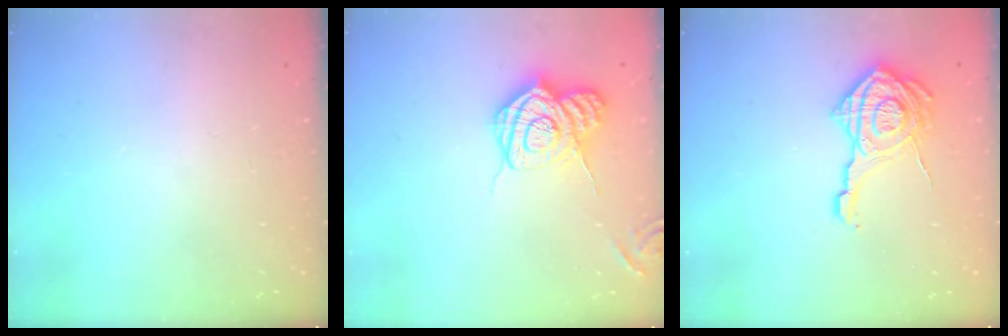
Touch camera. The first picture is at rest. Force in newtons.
{"total": 14.1, "press": 14.0, "slide": 1.3}
{"total": 18.4, "press": 18.3, "slide": 1.1}